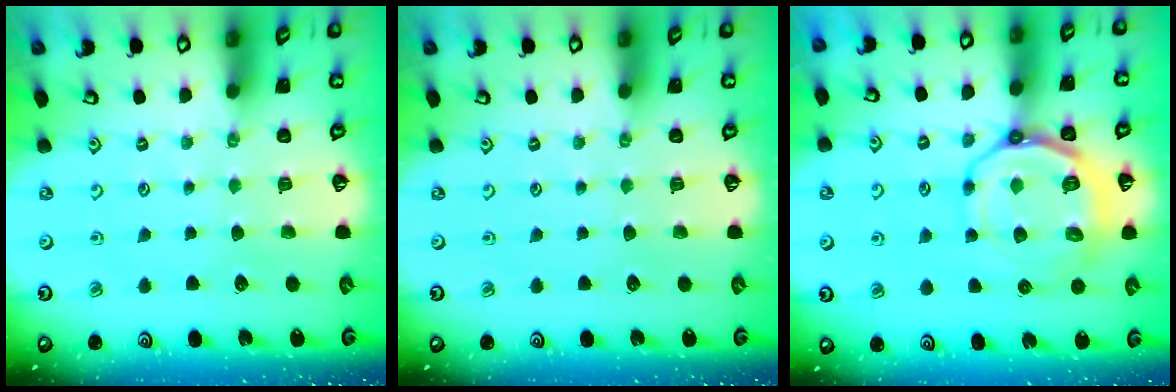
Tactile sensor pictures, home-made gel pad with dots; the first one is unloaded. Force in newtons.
{"total": 0.0}
{"total": 13.3, "press": 13.0, "slide": 2.9}